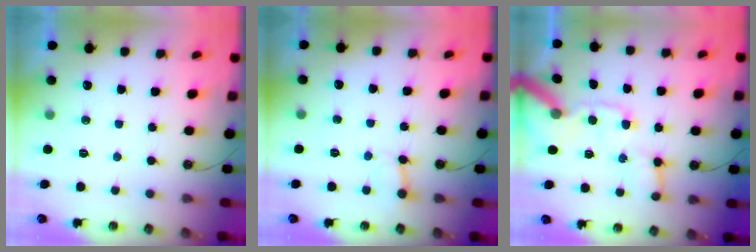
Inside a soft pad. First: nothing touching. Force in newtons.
{"total": 2.6, "press": 2.6, "slide": 0.1}
{"total": 16.9, "press": 16.8, "slide": 2.3}